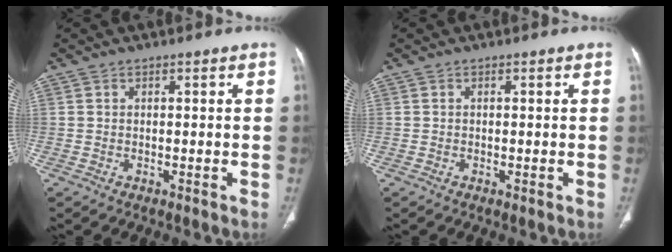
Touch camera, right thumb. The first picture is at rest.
{"total": 0.0}